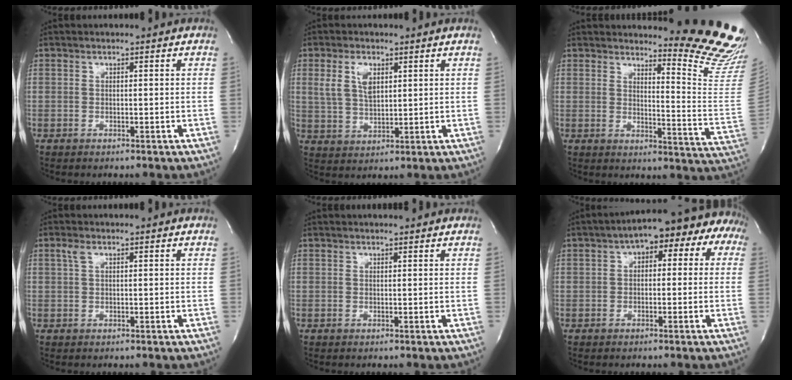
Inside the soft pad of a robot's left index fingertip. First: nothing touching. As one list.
[{"total": 5.4, "force": [2.3, 2.5, 4.2], "torque": [-0.092, 0.009, 0.051]}, {"total": 14.5, "force": [13.9, -0.9, 4.2], "torque": [-0.051, -0.154, 0.149]}, {"total": 1.2, "force": [0.8, 0.2, 0.9], "torque": [-0.029, 0.012, 0.017]}, {"total": 3.4, "force": [3.2, 0.2, 0.9], "torque": [-0.014, 0.018, 0.038]}, {"total": 12.3, "force": [4.2, 5.5, 10.1], "torque": [-0.119, 0.056, 0.044]}]